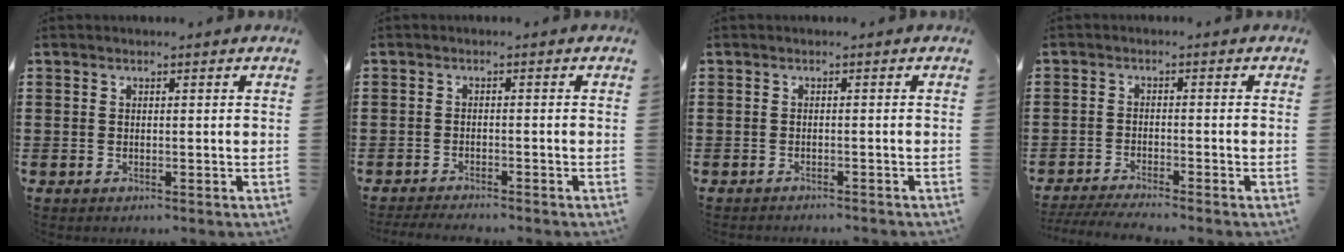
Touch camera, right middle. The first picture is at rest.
{"total": 1.9, "force": [-1.9, 0.0, 0.3], "torque": [-0.008, -0.001, -0.038]}
{"total": 0.7, "force": [-0.7, -0.1, 0.1], "torque": [-0.004, -0.001, -0.014]}
{"total": 2.9, "force": [-2.7, -0.1, 1.0], "torque": [-0.023, -0.005, -0.056]}